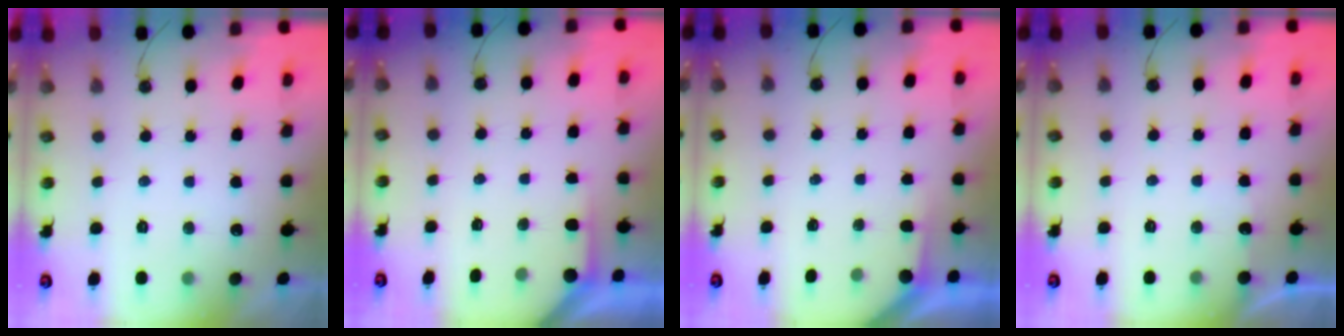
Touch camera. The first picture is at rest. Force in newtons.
{"total": 1.7, "press": 1.7, "slide": 0.2}
{"total": 1.5, "press": 1.5, "slide": 0.1}
{"total": 2.2, "press": 2.2, "slide": 0.3}